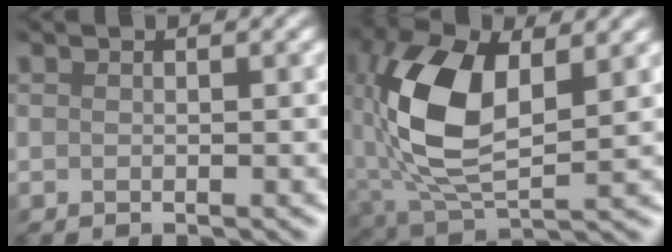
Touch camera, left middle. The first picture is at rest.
{"total": 10.0, "force": [0.9, 5.1, 8.5], "torque": [-0.205, 0.003, 0.015]}